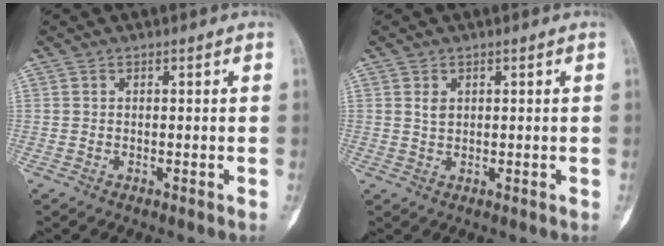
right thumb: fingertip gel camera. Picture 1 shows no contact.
{"total": 1.5, "force": [0.5, 1.1, 1.0], "torque": [-0.011, -0.002, 0.012]}